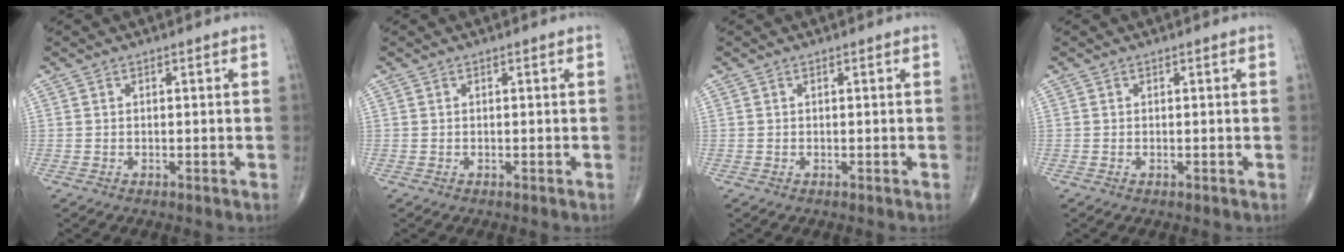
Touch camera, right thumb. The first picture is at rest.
{"total": 0.0}
{"total": 0.0}
{"total": 0.0}